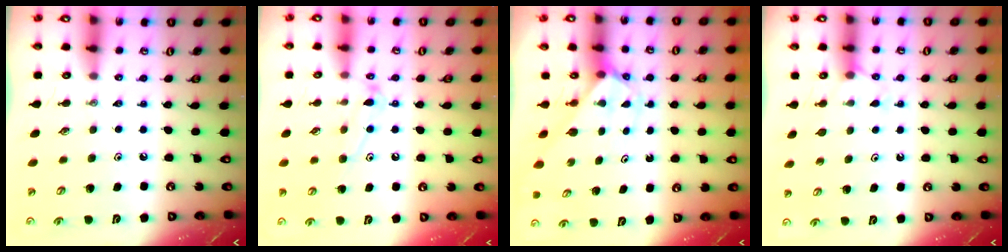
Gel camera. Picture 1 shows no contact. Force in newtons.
{"total": 12.0, "press": 12.0, "slide": 0.9}
{"total": 2.1, "press": 2.1, "slide": 0.1}
{"total": 5.2, "press": 5.2, "slide": 0.6}